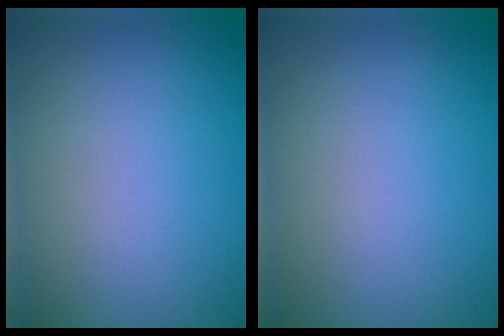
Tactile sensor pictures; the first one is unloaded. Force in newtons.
{"total": 0.0}